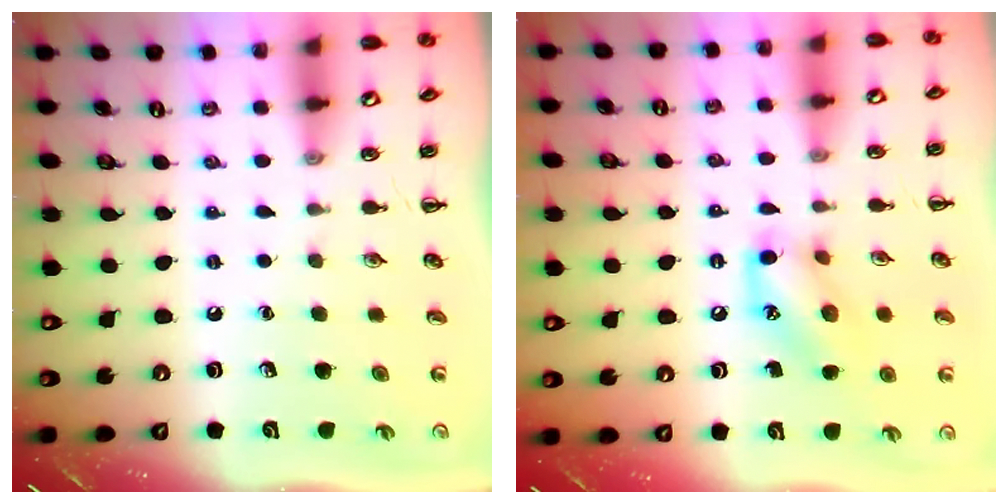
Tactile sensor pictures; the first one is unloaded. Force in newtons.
{"total": 12.2, "press": 12.1, "slide": 1.6}